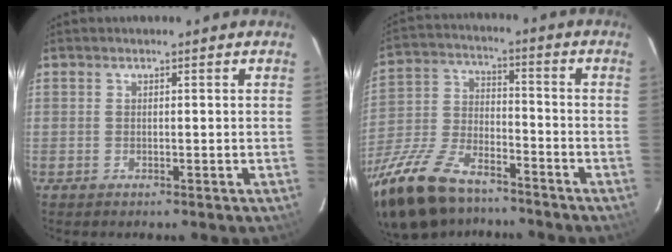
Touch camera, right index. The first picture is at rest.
{"total": 24.6, "force": [-18.2, 10.3, 13.0], "torque": [-0.290, -0.027, -0.316]}